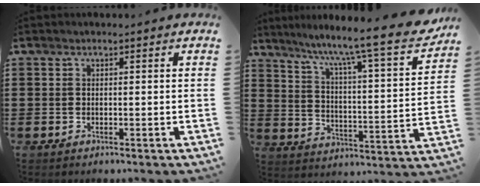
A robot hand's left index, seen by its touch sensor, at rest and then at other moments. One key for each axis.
{"total": 8.8, "fx": 7.4, "fy": -0.3, "fz": 4.7, "tx": -0.105, "ty": -0.064, "tz": 0.111}